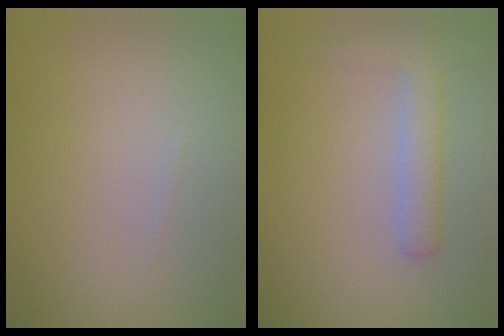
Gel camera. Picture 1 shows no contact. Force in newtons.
{"total": 2.8, "press": 2.8, "slide": 0.2}